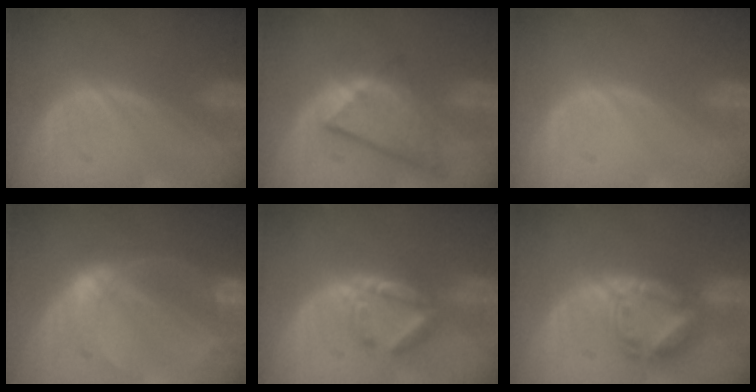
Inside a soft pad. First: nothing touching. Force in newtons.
{"total": 9.0, "press": 7.8, "slide": 4.4}
{"total": 0.0}
{"total": 7.6, "press": 6.7, "slide": 3.5}
{"total": 5.7, "press": 5.5, "slide": 1.4}
{"total": 8.2, "press": 7.2, "slide": 4.0}